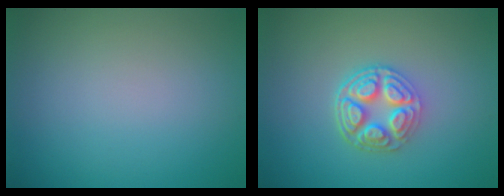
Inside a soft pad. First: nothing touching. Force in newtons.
{"total": 4.7, "press": 3.7, "slide": 2.8}